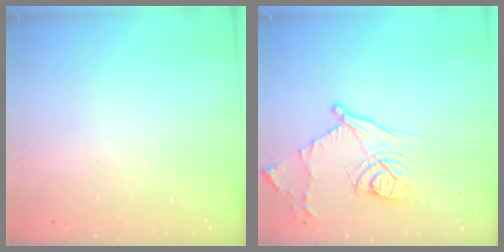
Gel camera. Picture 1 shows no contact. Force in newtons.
{"total": 13.8, "press": 13.7, "slide": 1.8}